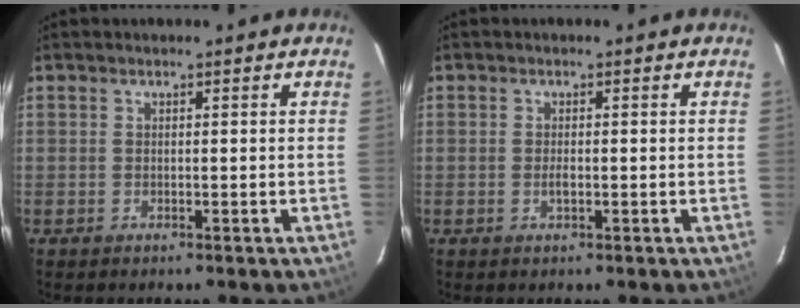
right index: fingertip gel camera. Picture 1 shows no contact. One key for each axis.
{"total": 1.3, "fx": -0.4, "fy": 0.4, "fz": 1.2, "tx": -0.022, "ty": 0.000, "tz": -0.008}